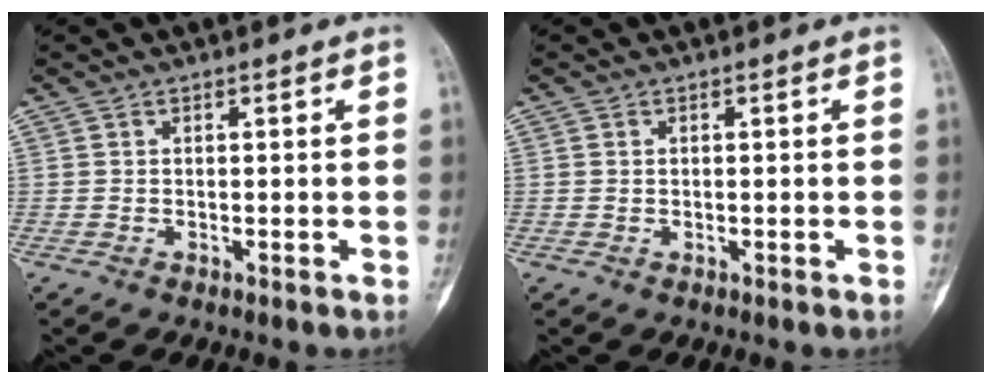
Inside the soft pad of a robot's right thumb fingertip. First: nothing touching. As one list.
[{"total": 0.5, "force": [0.1, 0.5, 0.2], "torque": [0.004, 0.001, 0.001]}]